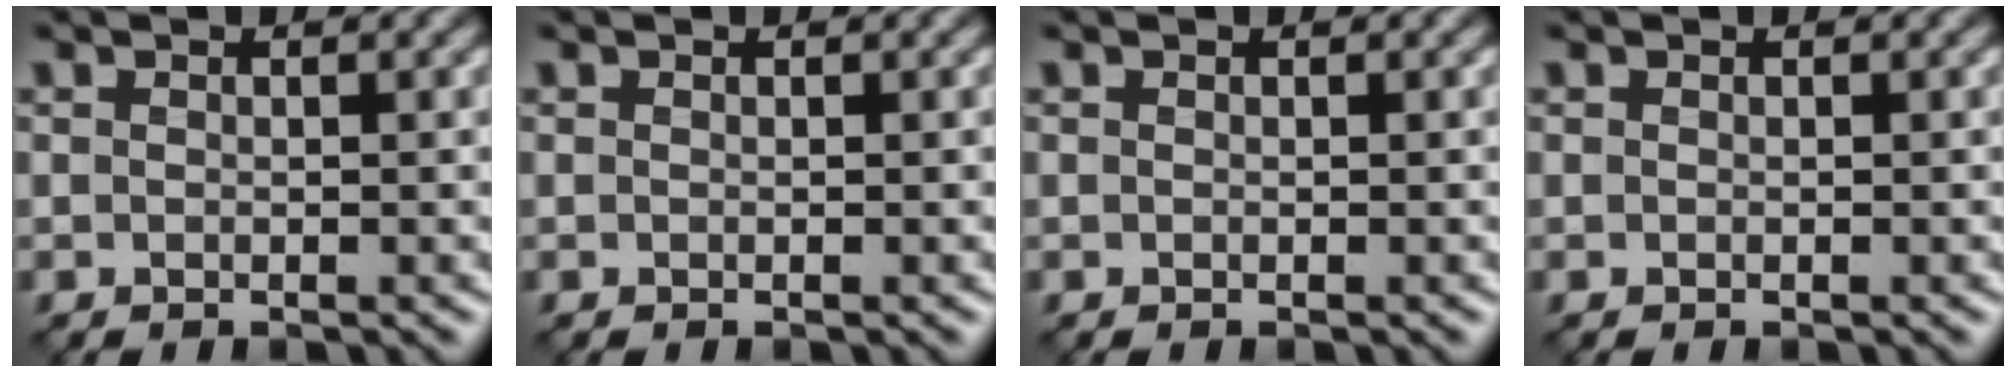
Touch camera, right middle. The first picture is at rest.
{"total": 0.0}
{"total": 0.0}
{"total": 0.0}